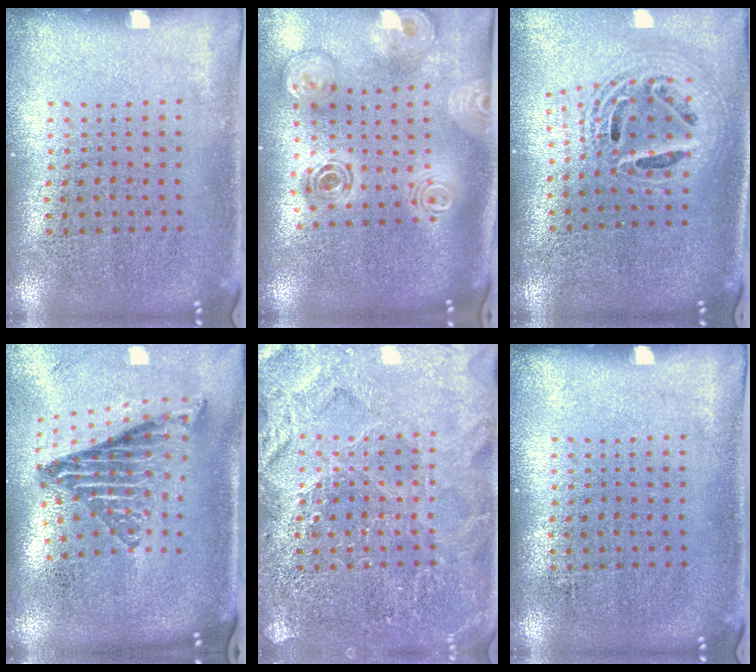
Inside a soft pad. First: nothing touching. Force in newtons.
{"total": 1.9, "press": 1.6, "slide": 1.0}
{"total": 2.2, "press": 1.6, "slide": 1.5}
{"total": 2.0, "press": 1.5, "slide": 1.4}
{"total": 3.4, "press": 3.4, "slide": 0.4}
{"total": 0.0}